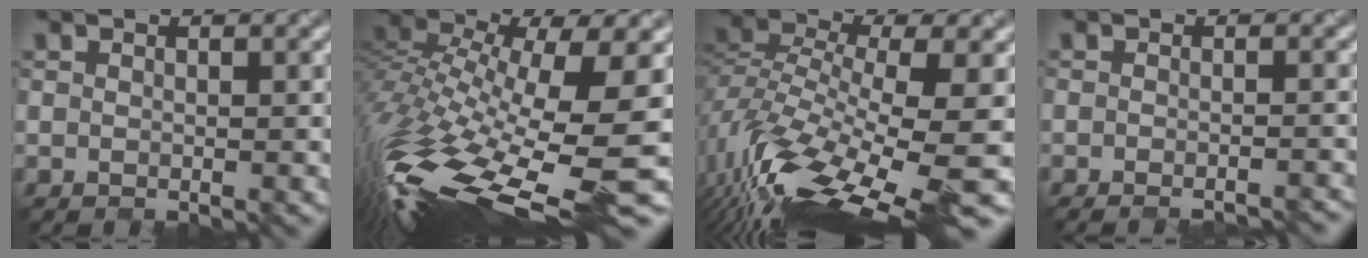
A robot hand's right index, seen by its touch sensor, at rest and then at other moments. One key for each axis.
{"total": 15.5, "fx": -6.4, "fy": 4.9, "fz": 13.2, "tx": -0.288, "ty": -0.008, "tz": -0.118}
{"total": 12.4, "fx": -5.9, "fy": 4.0, "fz": 10.2, "tx": -0.204, "ty": -0.015, "tz": -0.102}
{"total": 2.1, "fx": -1.9, "fy": 0.2, "fz": 0.9, "tx": -0.005, "ty": -0.003, "tz": -0.028}